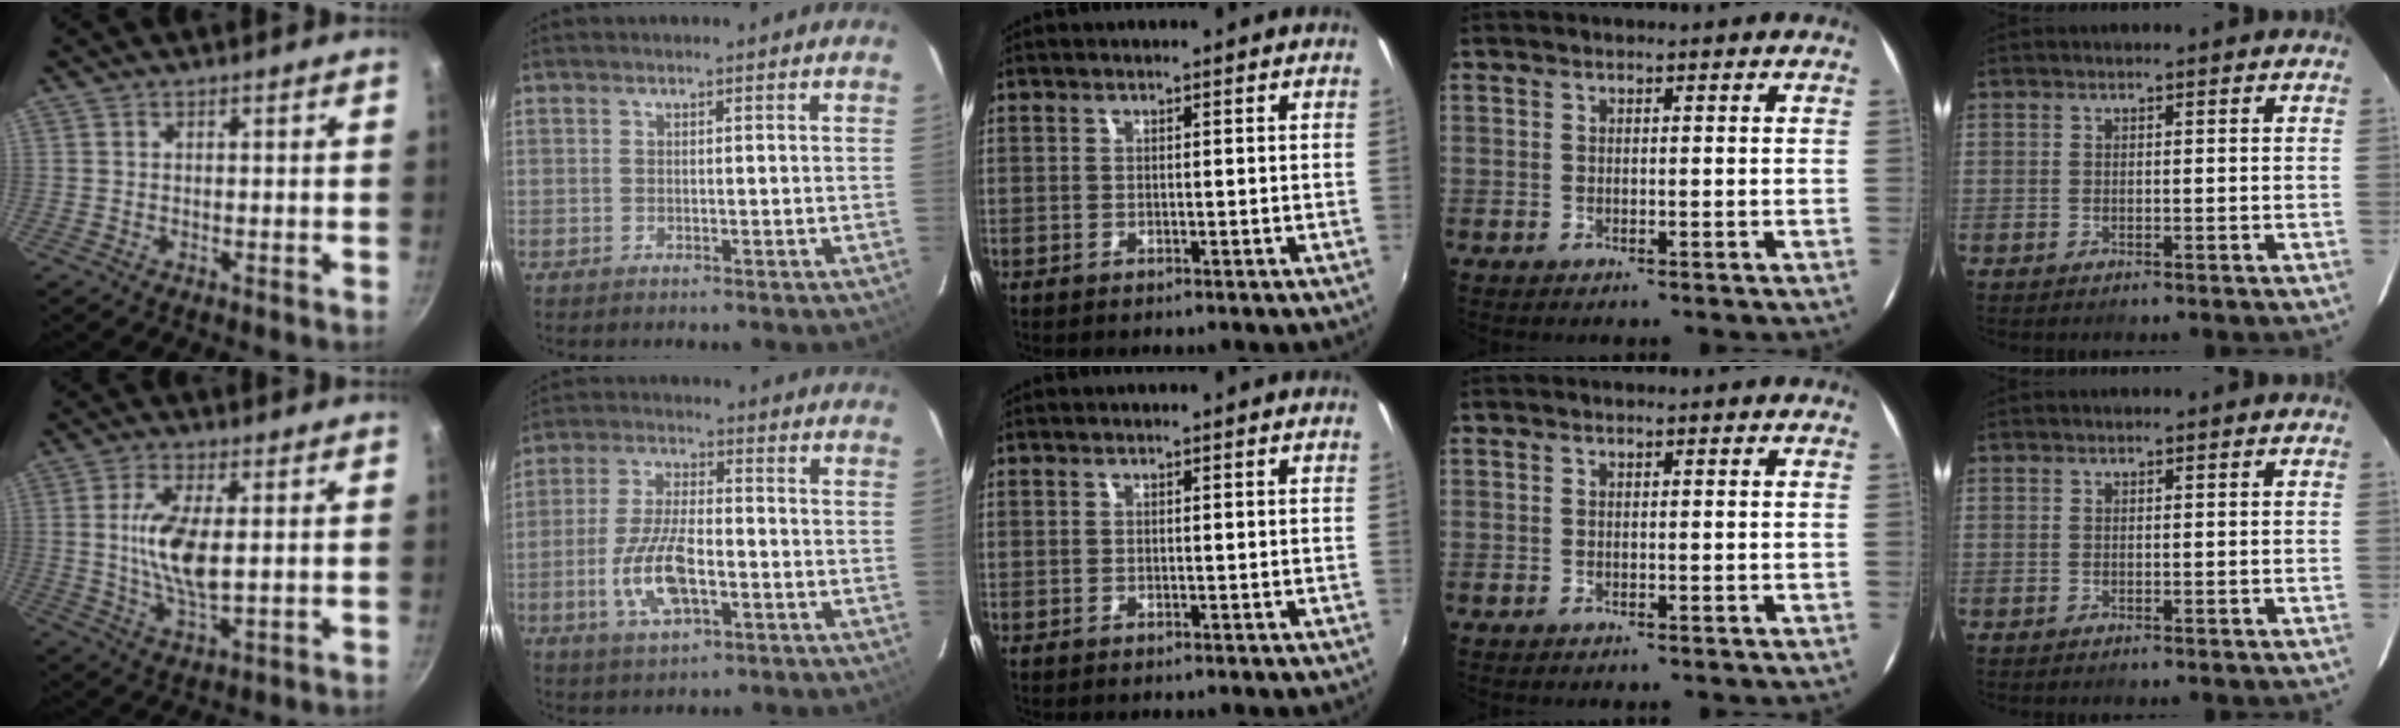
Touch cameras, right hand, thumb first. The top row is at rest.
{"thumb": {"total": 10.5, "force": [1.1, 4.2, 9.6], "torque": [-0.186, -0.007, 0.022]}, "index": {"total": 10.9, "force": [-3.5, 4.3, 9.4], "torque": [-0.196, -0.003, -0.063]}}